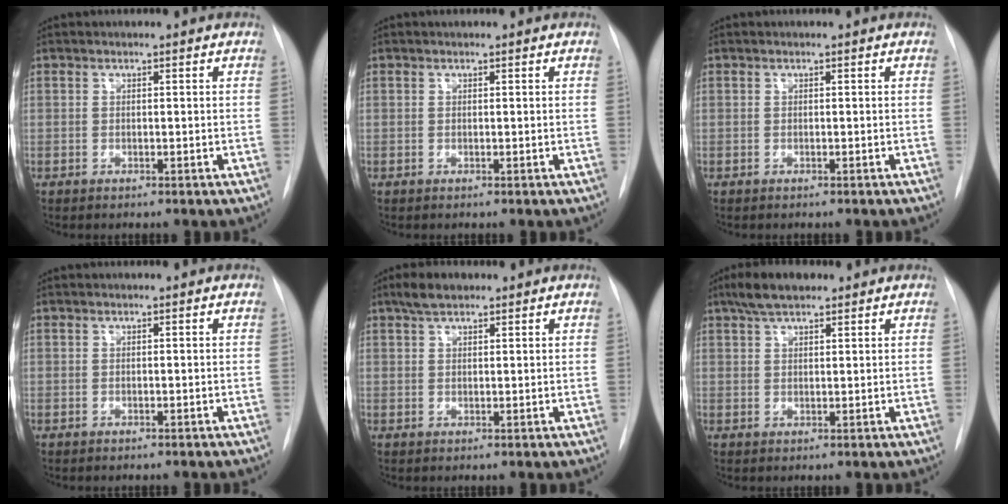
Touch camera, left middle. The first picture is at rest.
{"total": 0.0}
{"total": 0.5, "force": [-0.5, 0.1, 0.2], "torque": [0.000, -0.001, -0.008]}
{"total": 0.8, "force": [-0.7, 0.1, 0.3], "torque": [-0.004, -0.001, -0.012]}
{"total": 3.2, "force": [2.4, 1.3, 1.7], "torque": [-0.036, 0.011, 0.041]}
{"total": 5.0, "force": [3.6, 1.8, 2.9], "torque": [-0.060, 0.017, 0.064]}